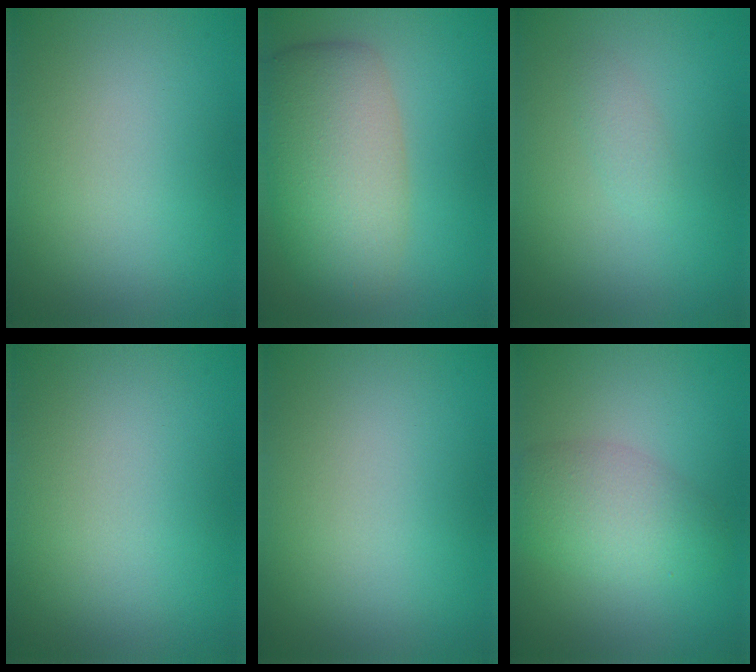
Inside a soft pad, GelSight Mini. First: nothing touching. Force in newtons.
{"total": 7.5, "press": 7.5, "slide": 0.4}
{"total": 1.0, "press": 1.0, "slide": 0.0}
{"total": 0.0}
{"total": 0.0}
{"total": 3.8, "press": 3.8, "slide": 0.1}